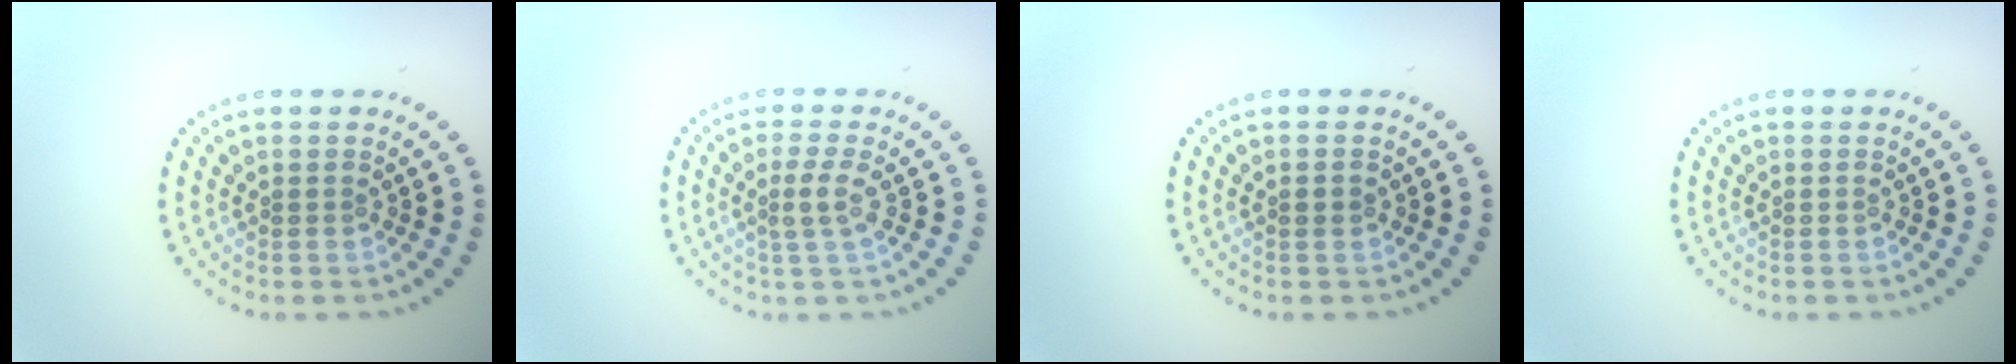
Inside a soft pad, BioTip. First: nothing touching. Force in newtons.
{"total": 1.9, "press": 1.5, "slide": 1.1}
{"total": 0.8, "press": 0.8, "slide": 0.1}
{"total": 0.0}